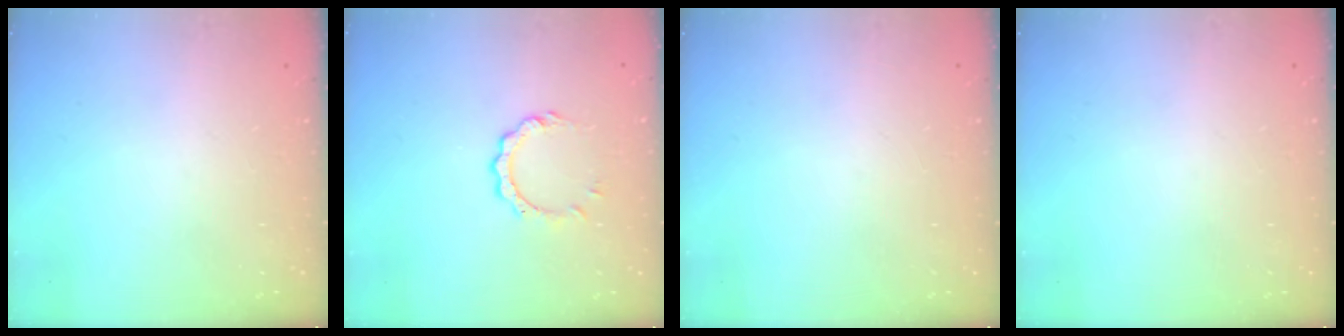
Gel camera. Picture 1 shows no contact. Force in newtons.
{"total": 4.9, "press": 4.9, "slide": 0.6}
{"total": 0.0}
{"total": 0.0}